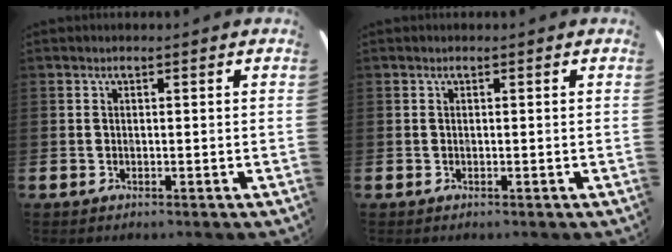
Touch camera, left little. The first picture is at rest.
{"total": 0.0}